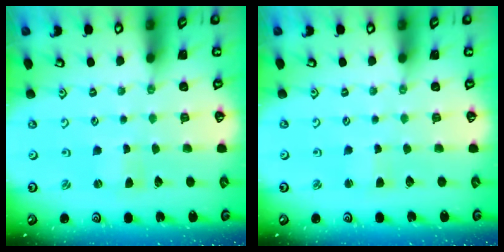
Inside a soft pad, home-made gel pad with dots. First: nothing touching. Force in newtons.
{"total": 1.9, "press": 1.9, "slide": 0.3}